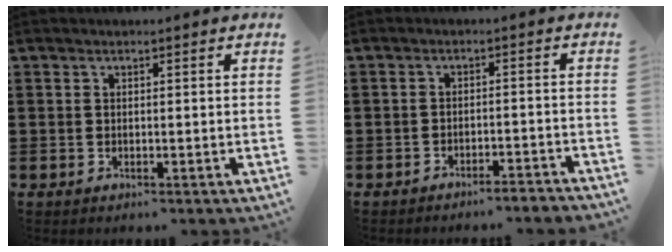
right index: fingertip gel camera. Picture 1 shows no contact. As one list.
[{"total": 2.6, "force": [-2.6, -0.1, 0.3], "torque": [-0.009, 0.000, -0.055]}]